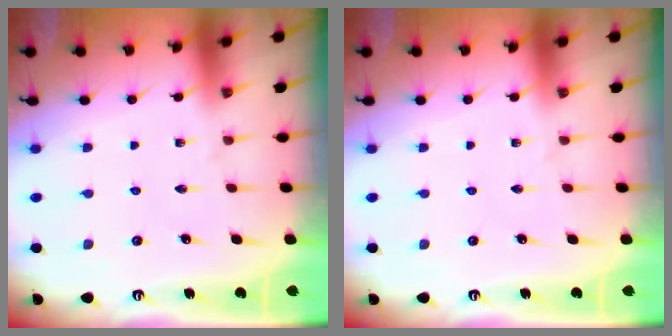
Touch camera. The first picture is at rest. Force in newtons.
{"total": 0.0}